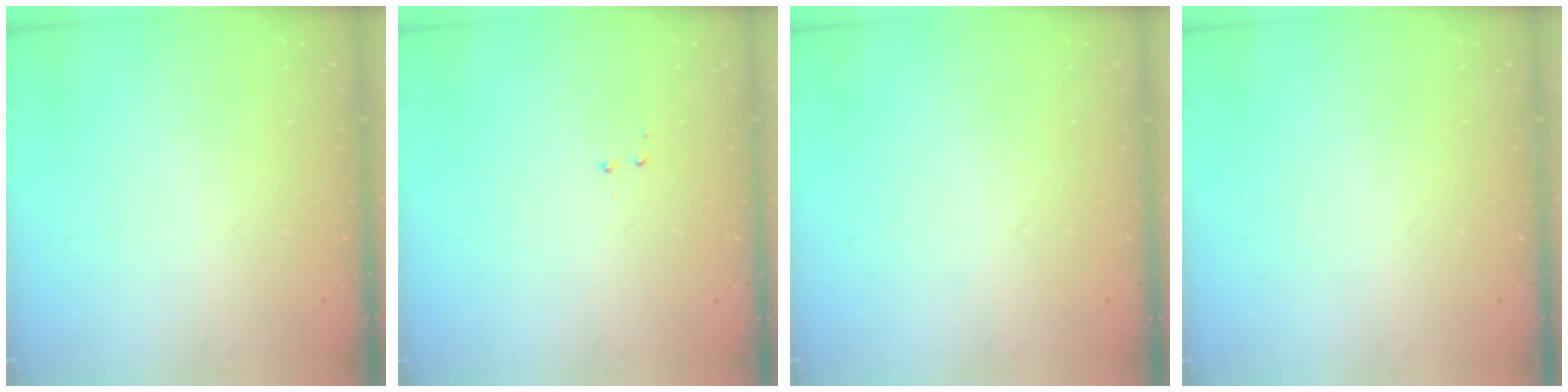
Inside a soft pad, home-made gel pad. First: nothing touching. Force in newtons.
{"total": 2.9, "press": 2.8, "slide": 0.6}
{"total": 0.0}
{"total": 0.0}